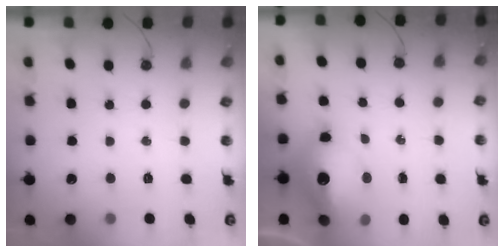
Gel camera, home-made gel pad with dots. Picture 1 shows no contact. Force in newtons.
{"total": 15.4, "press": 15.3, "slide": 1.7}